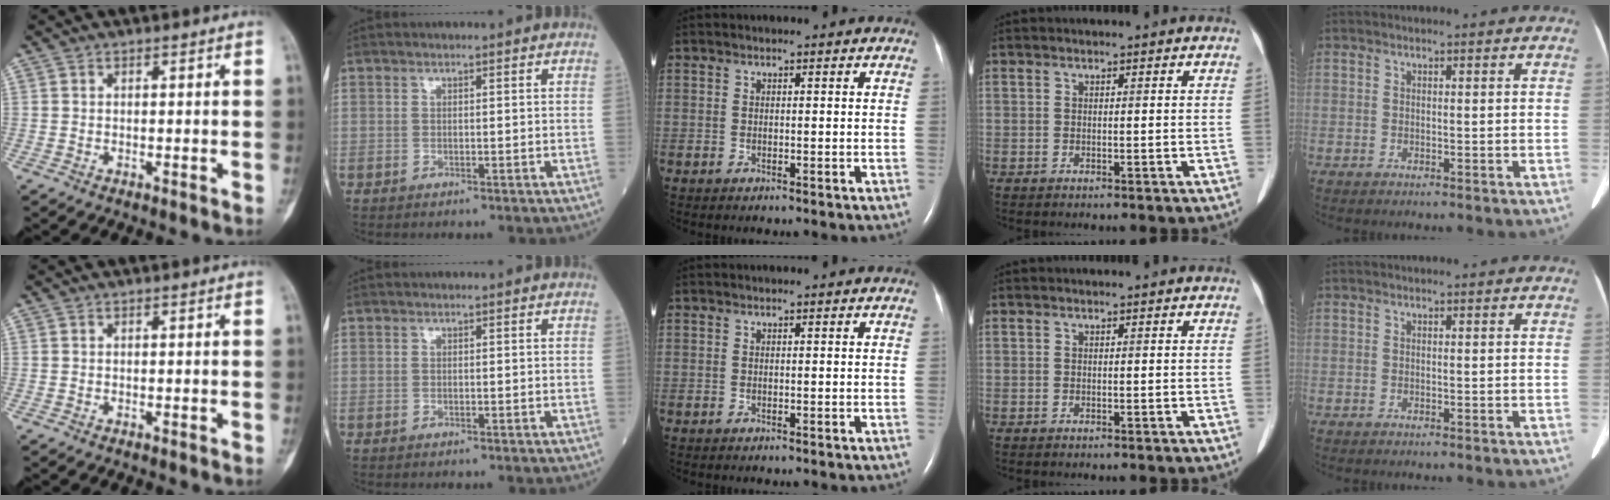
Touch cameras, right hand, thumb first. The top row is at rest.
{}